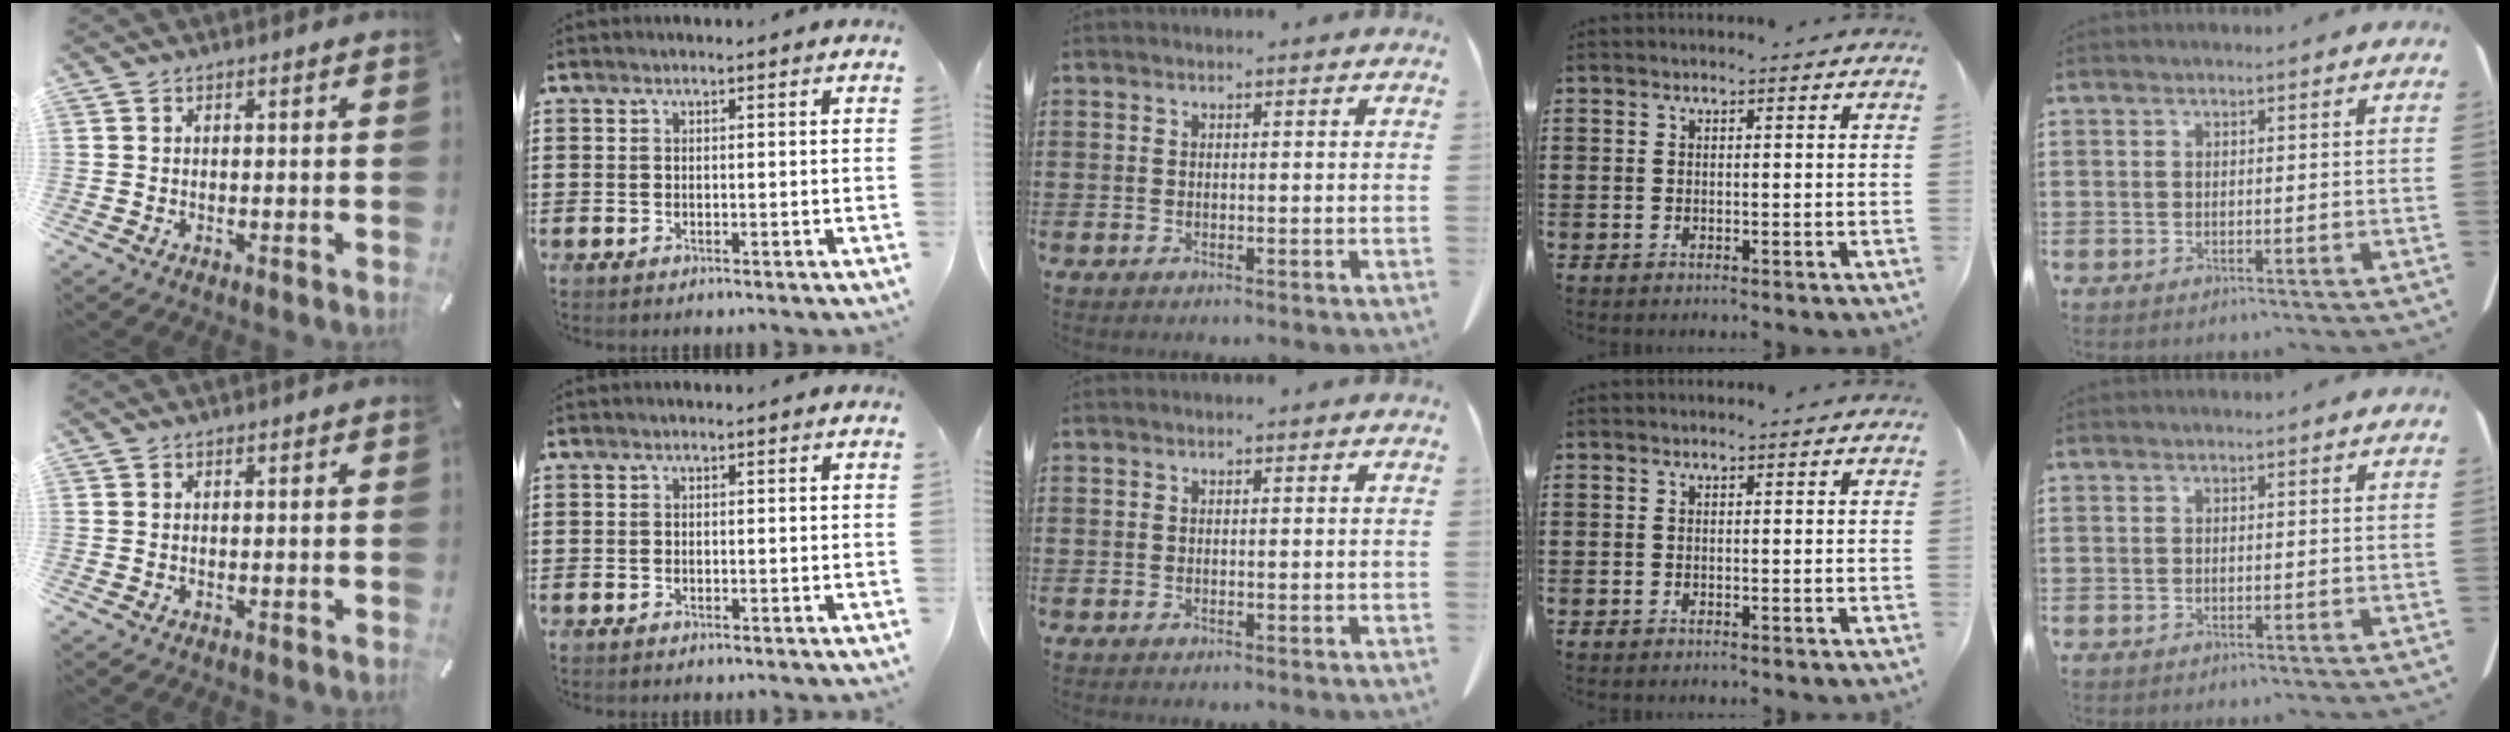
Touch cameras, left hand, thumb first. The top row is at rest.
{}